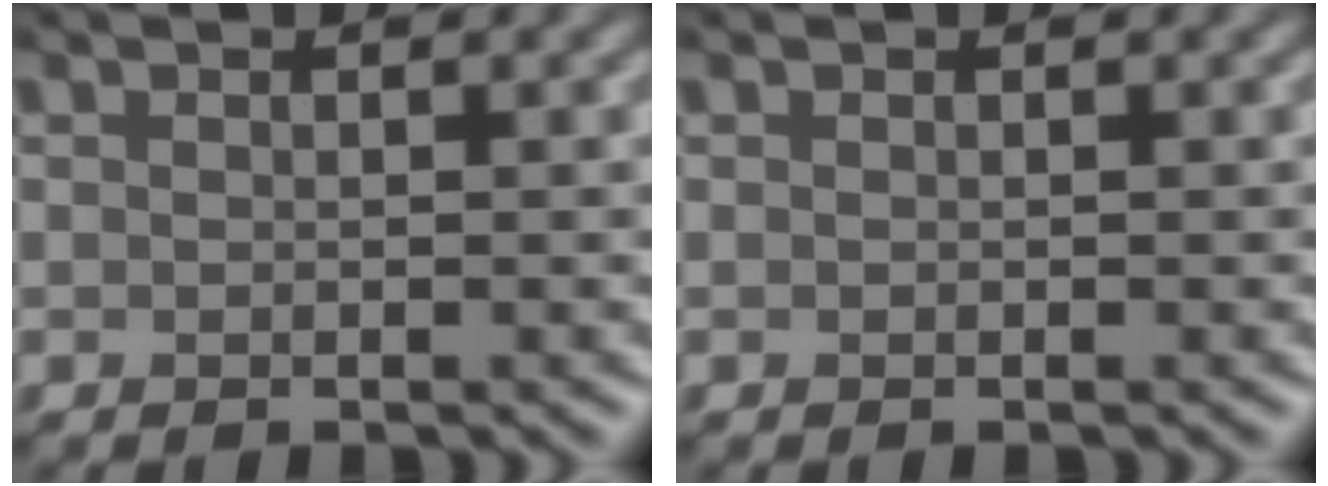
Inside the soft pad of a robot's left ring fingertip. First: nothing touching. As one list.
[{"total": 0.0}]